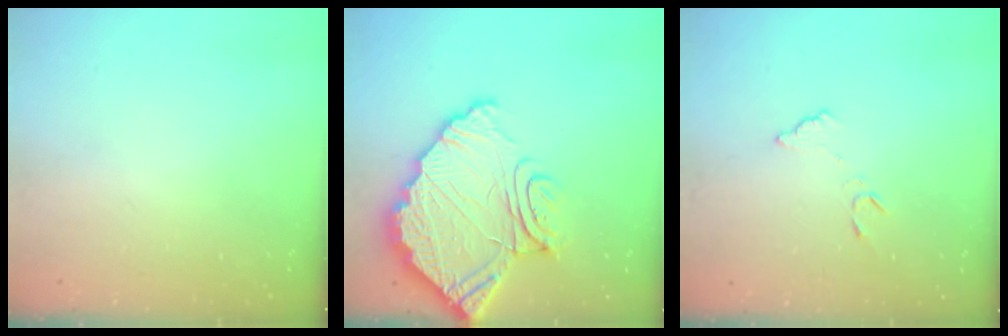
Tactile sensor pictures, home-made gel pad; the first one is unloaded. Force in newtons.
{"total": 17.8, "press": 17.8, "slide": 1.3}
{"total": 5.8, "press": 5.8, "slide": 0.4}